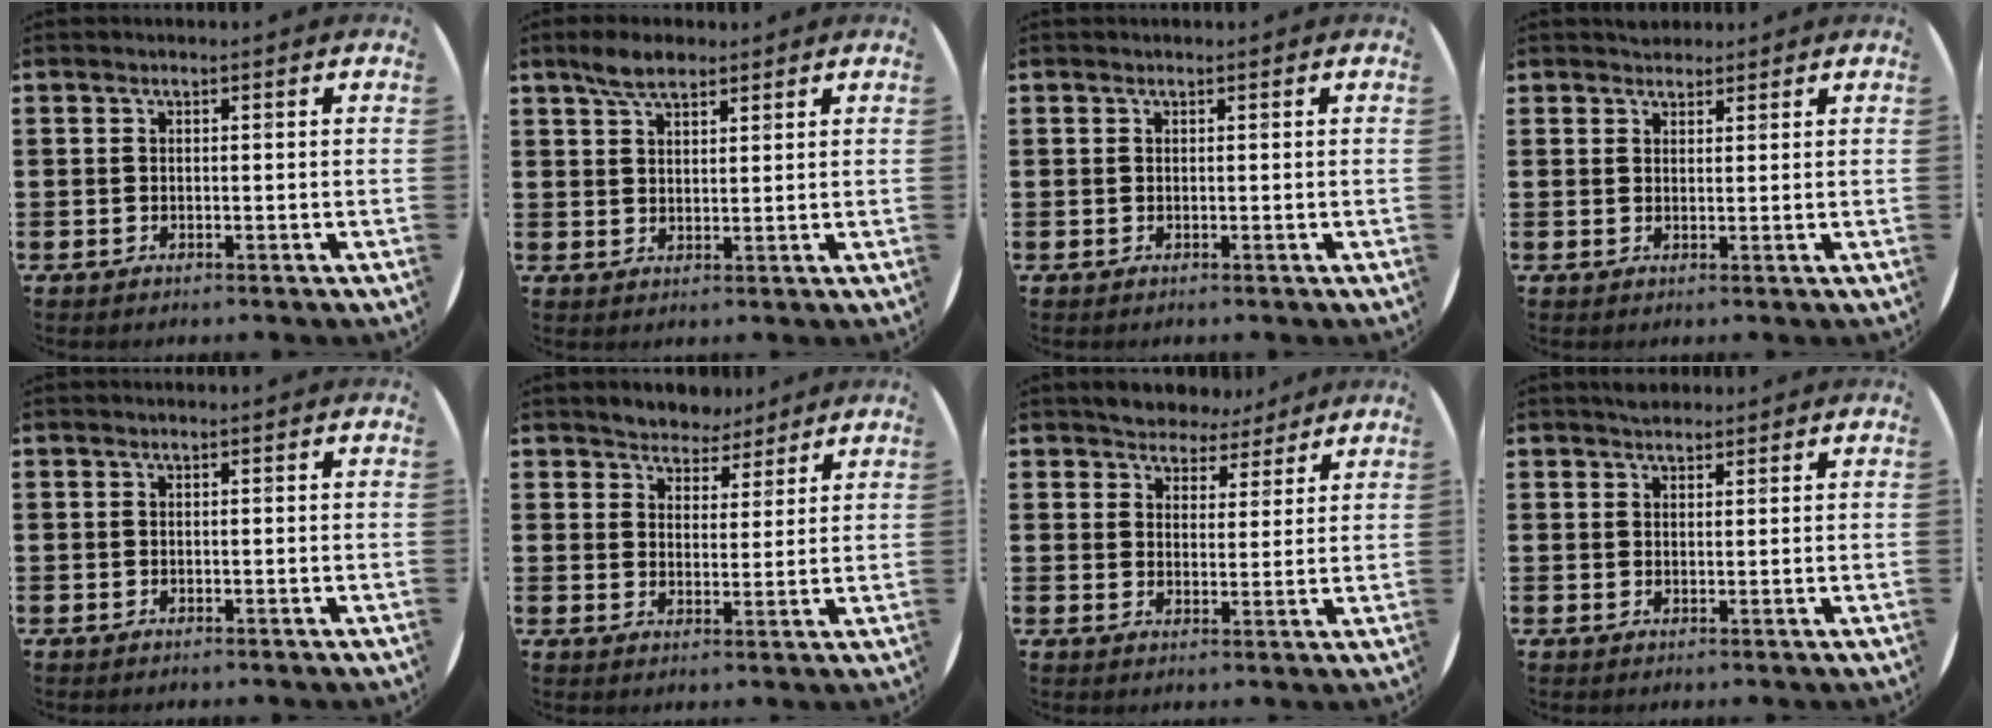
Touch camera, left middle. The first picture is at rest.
{"total": 4.4, "force": [3.5, 1.8, 2.0], "torque": [-0.039, 0.001, 0.064]}
{"total": 0.0}
{"total": 1.9, "force": [1.8, 0.6, -0.2], "torque": [0.008, 0.000, 0.035]}
{"total": 0.0}
{"total": 4.6, "force": [4.4, 1.5, -0.1], "torque": [-0.016, -0.015, 0.081]}
{"total": 4.7, "force": [4.5, 1.5, 0.1], "torque": [-0.021, -0.015, 0.083]}
{"total": 1.8, "force": [1.7, 0.6, 0.1], "torque": [0.002, 0.001, 0.032]}